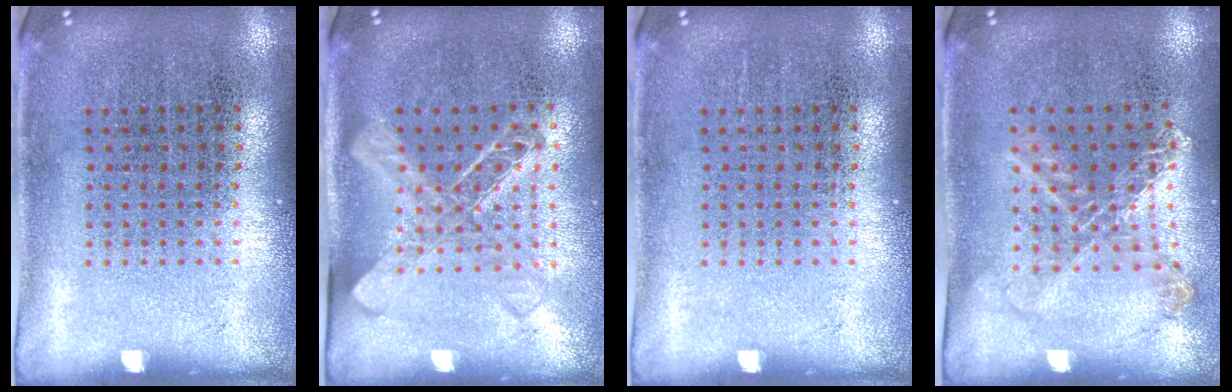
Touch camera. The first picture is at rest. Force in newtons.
{"total": 1.6, "press": 1.5, "slide": 0.7}
{"total": 0.0}
{"total": 1.1, "press": 1.1, "slide": 0.0}